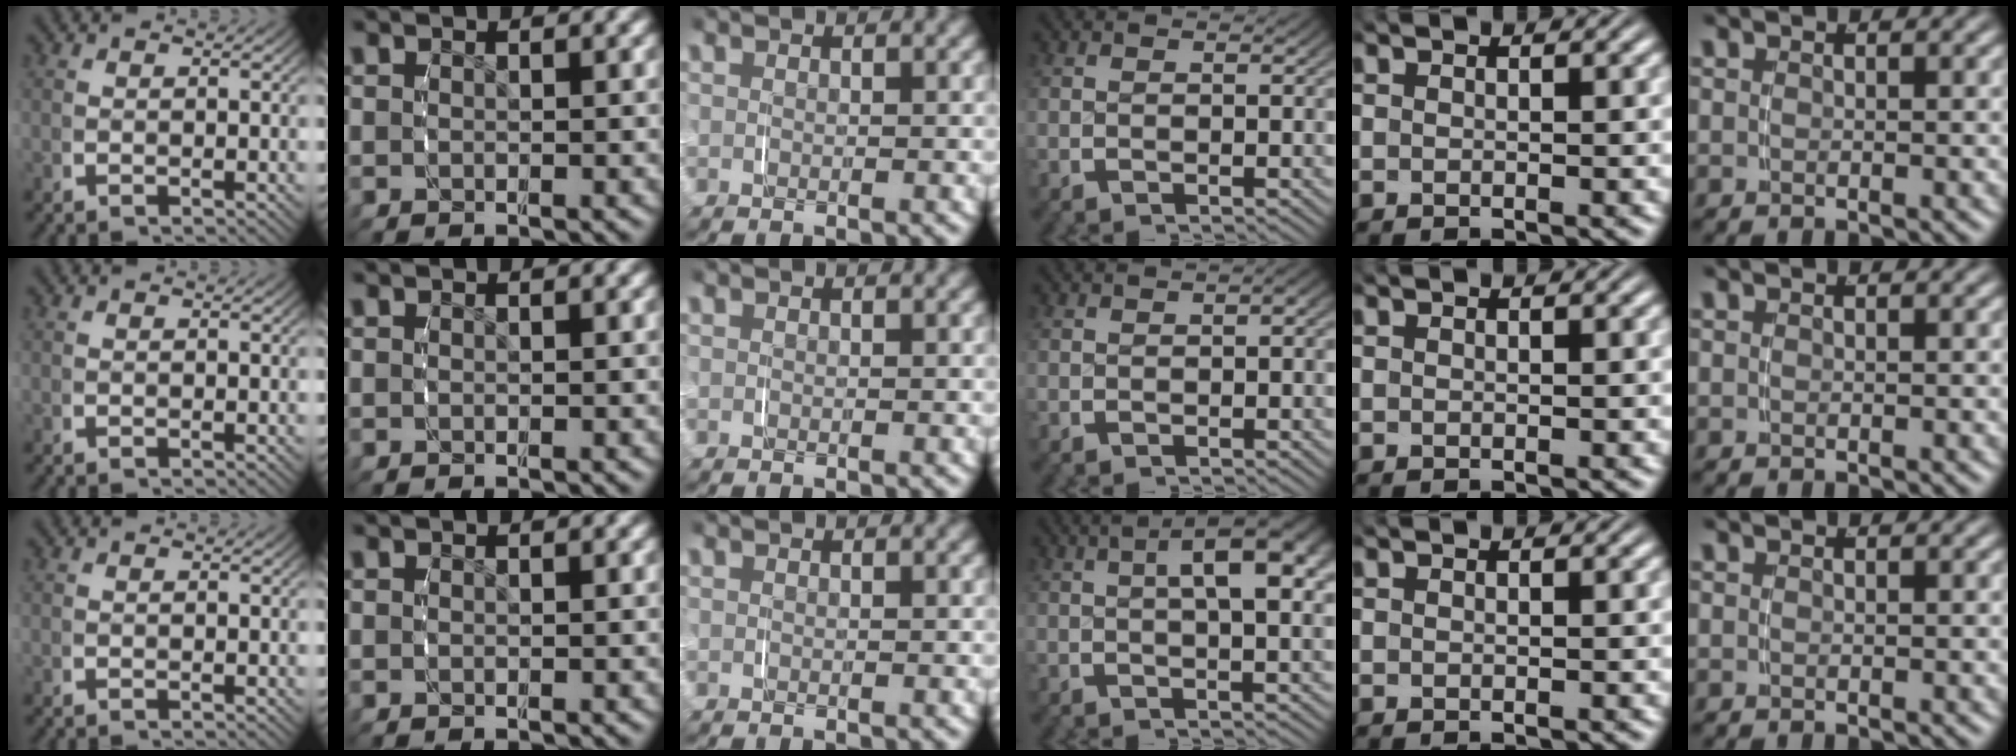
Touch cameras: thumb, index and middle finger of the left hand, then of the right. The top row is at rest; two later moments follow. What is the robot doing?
{"motion": "grasp_and_lifting", "object": "measuring cup"}